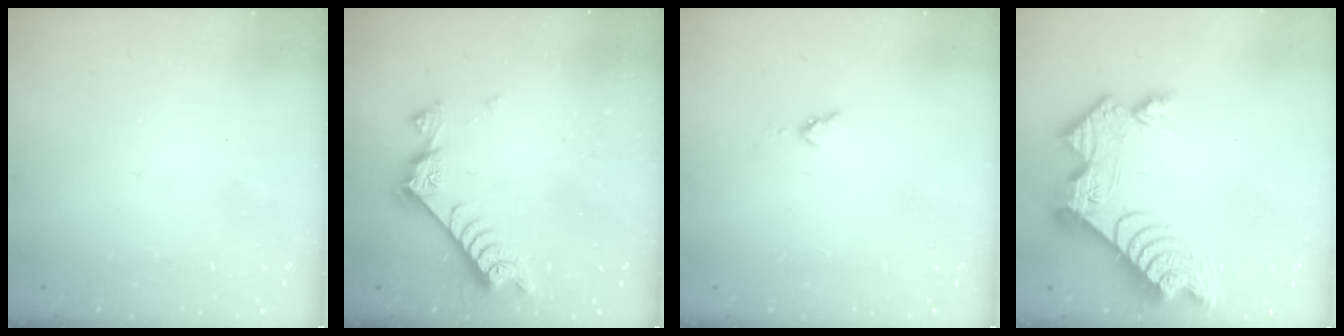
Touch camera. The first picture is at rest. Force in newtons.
{"total": 7.7, "press": 7.6, "slide": 1.2}
{"total": 2.8, "press": 2.8, "slide": 0.4}
{"total": 13.4, "press": 13.4, "slide": 1.2}